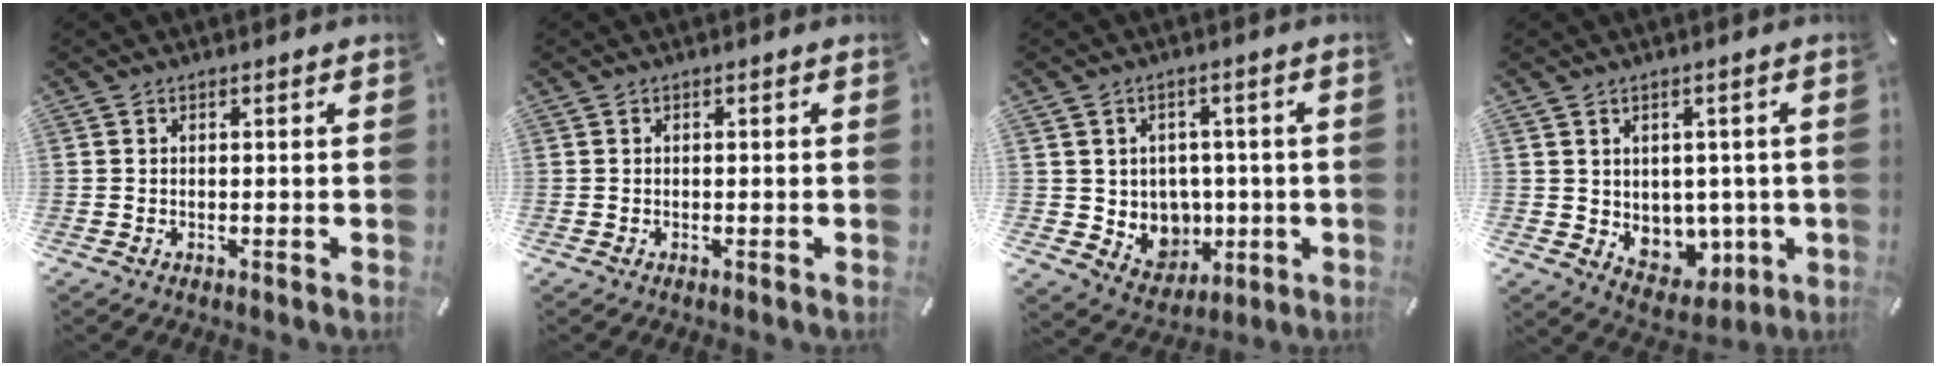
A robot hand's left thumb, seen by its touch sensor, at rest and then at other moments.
{"total": 0.0}
{"total": 7.8, "force": [0.9, 7.6, 1.4], "torque": [-0.033, -0.015, 0.031]}
{"total": 6.9, "force": [1.8, 6.4, 1.7], "torque": [-0.011, -0.027, 0.046]}